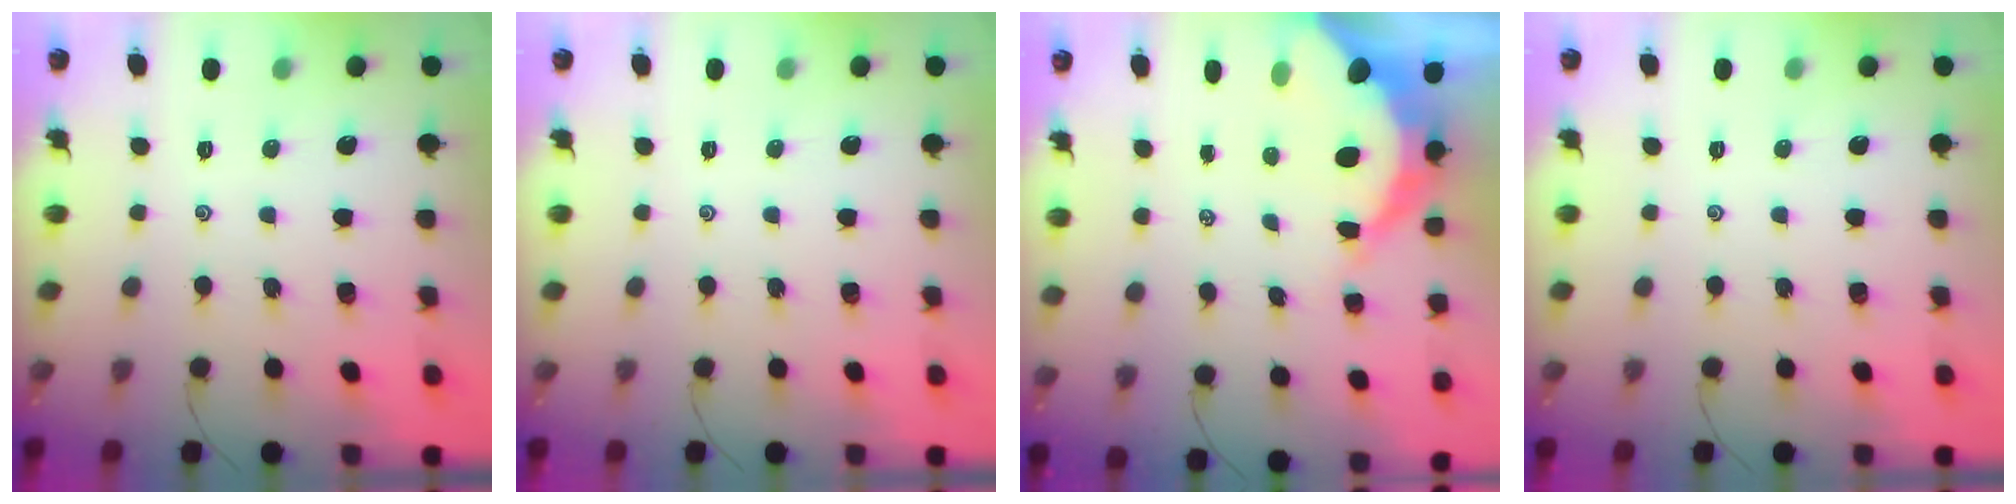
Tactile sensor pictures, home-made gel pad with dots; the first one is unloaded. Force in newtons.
{"total": 0.0}
{"total": 13.4, "press": 13.3, "slide": 1.4}
{"total": 0.0}